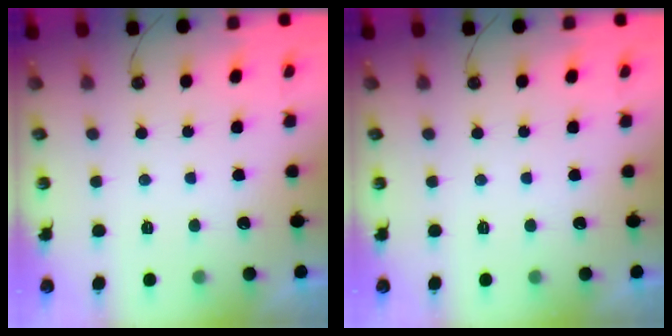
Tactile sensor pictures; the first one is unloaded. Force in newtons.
{"total": 0.0}